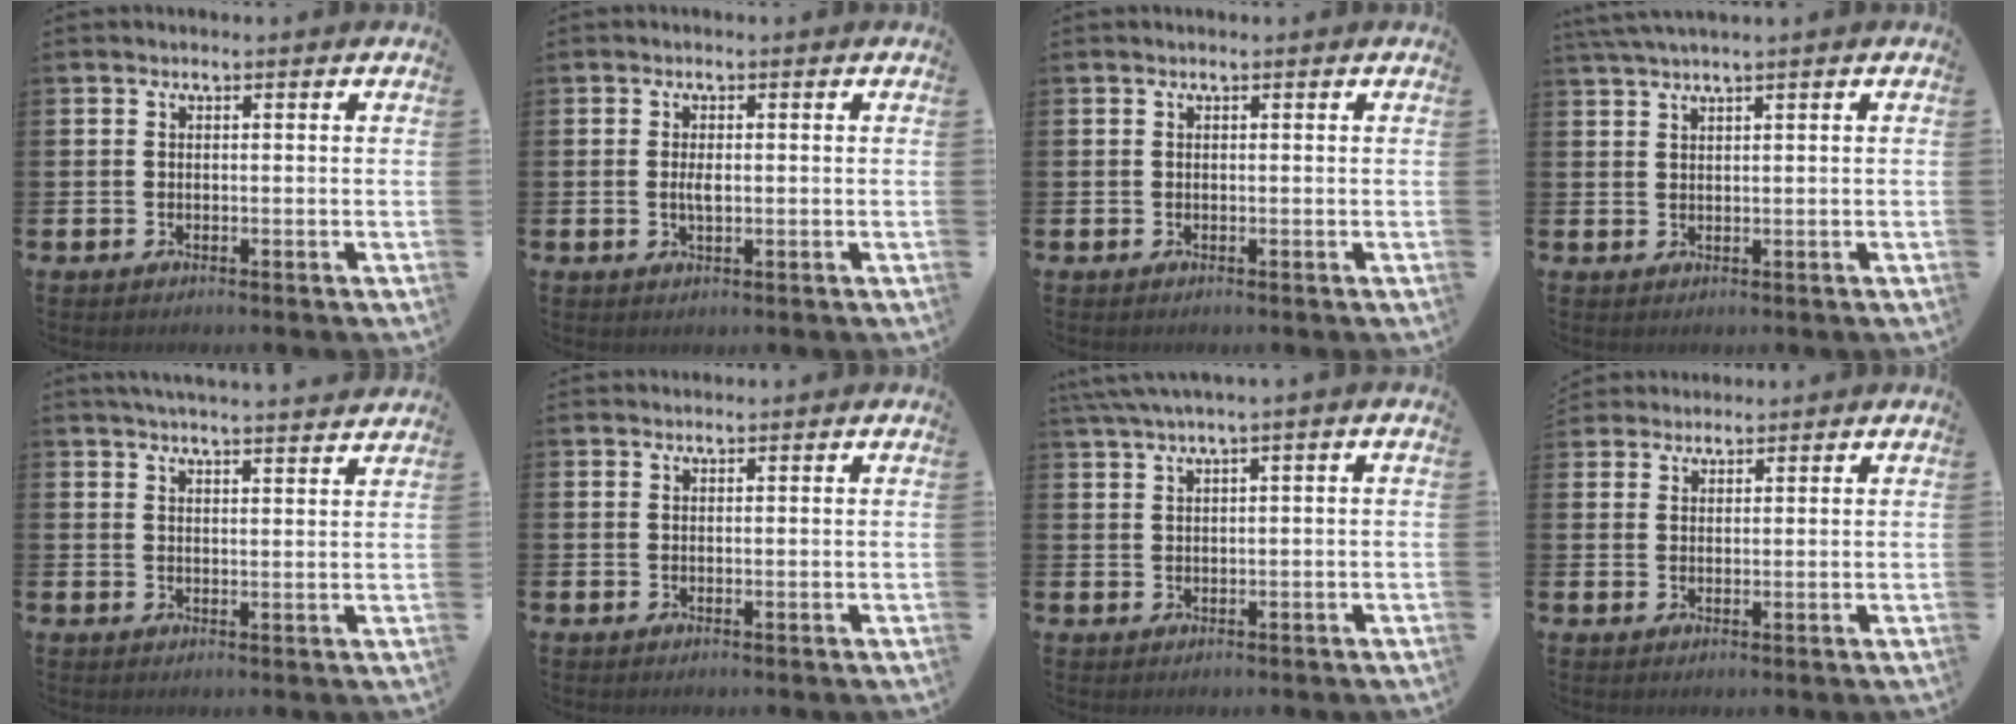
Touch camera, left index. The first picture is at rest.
{"total": 1.9, "force": [0.0, 0.7, 1.7], "torque": [-0.033, 0.001, -0.003]}
{"total": 0.0}
{"total": 2.2, "force": [1.8, -0.3, 1.2], "torque": [-0.032, 0.003, 0.035]}
{"total": 3.9, "force": [3.9, -0.6, 0.5], "torque": [-0.016, -0.021, 0.068]}
{"total": 0.8, "force": [0.8, 0.1, 0.0], "torque": [0.008, -0.002, 0.014]}
{"total": 2.4, "force": [1.5, -0.5, 1.8], "torque": [-0.042, 0.003, 0.028]}
{"total": 2.6, "force": [2.5, 0.8, -0.2], "torque": [-0.001, -0.005, 0.047]}